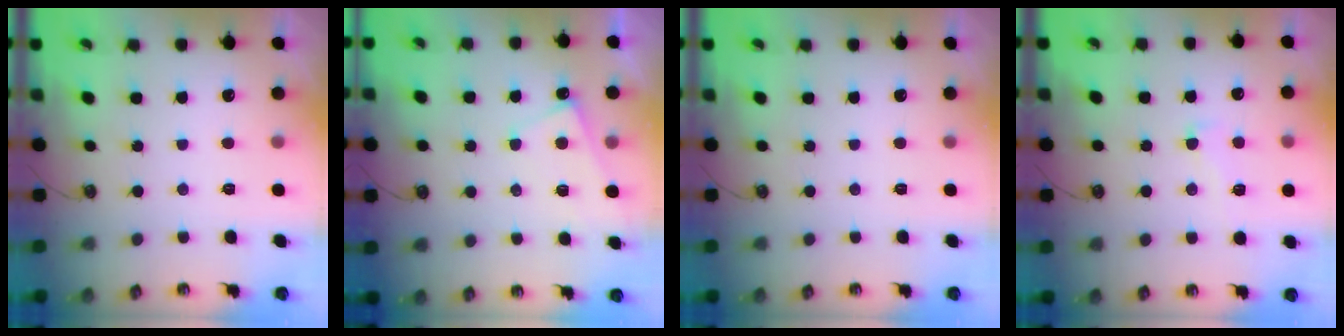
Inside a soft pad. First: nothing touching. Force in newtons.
{"total": 4.4, "press": 4.4, "slide": 0.4}
{"total": 0.0}
{"total": 1.8, "press": 1.5, "slide": 1.0}